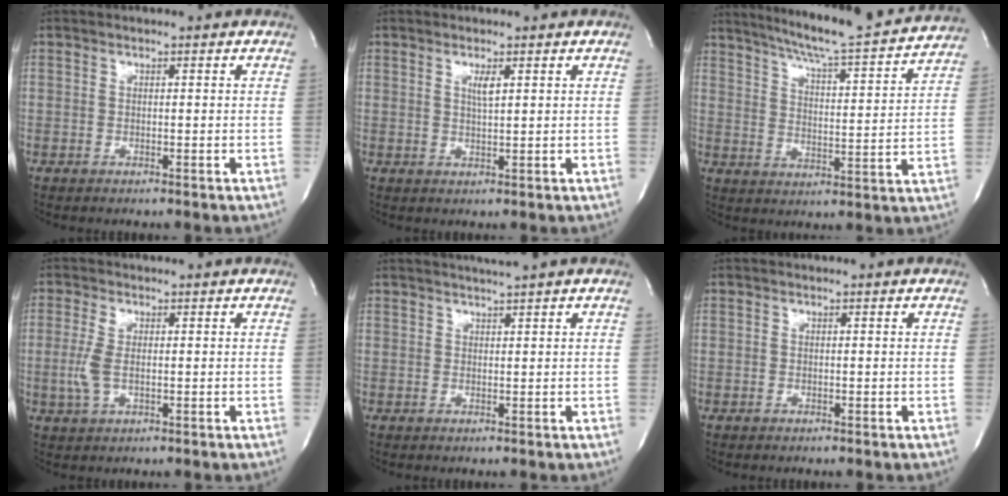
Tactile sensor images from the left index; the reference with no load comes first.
{"total": 1.7, "force": [0.6, 0.0, 1.6], "torque": [-0.038, -0.008, 0.011]}
{"total": 19.0, "force": [17.3, 0.4, 7.8], "torque": [-0.126, -0.031, 0.233]}
{"total": 3.5, "force": [0.0, 1.4, 3.3], "torque": [-0.089, -0.005, 0.004]}
{"total": 2.1, "force": [1.8, -0.9, 0.7], "torque": [-0.008, -0.003, 0.034]}
{"total": 0.0}